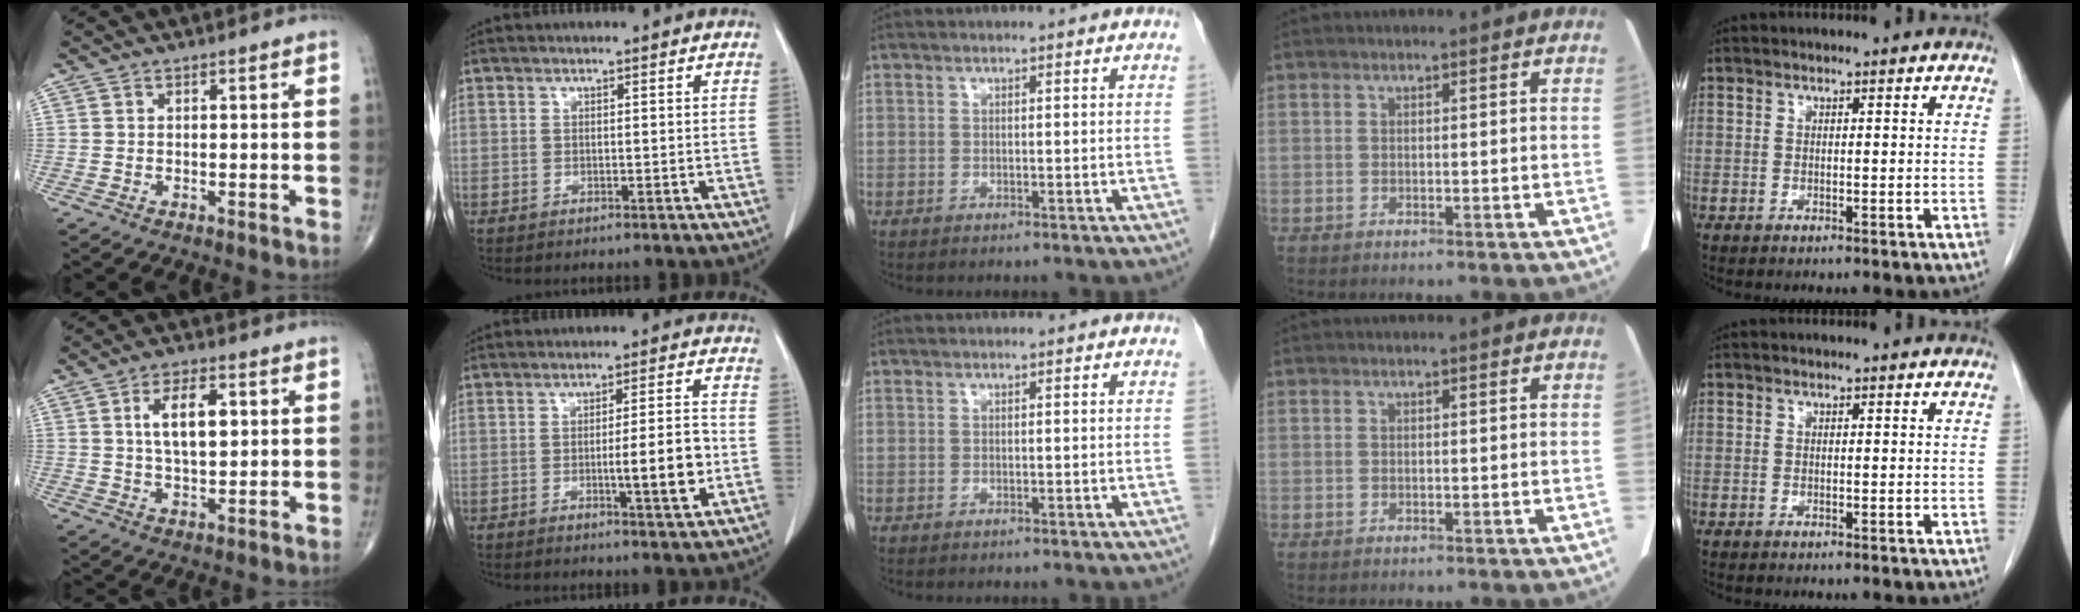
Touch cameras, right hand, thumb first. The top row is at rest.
{"thumb": {"total": 8.6, "force": [1.9, 4.1, 7.3], "torque": [-0.117, -0.001, 0.034]}, "index": {"total": 7.4, "force": [-1.6, 0.5, 7.3], "torque": [-0.101, 0.000, -0.019]}}